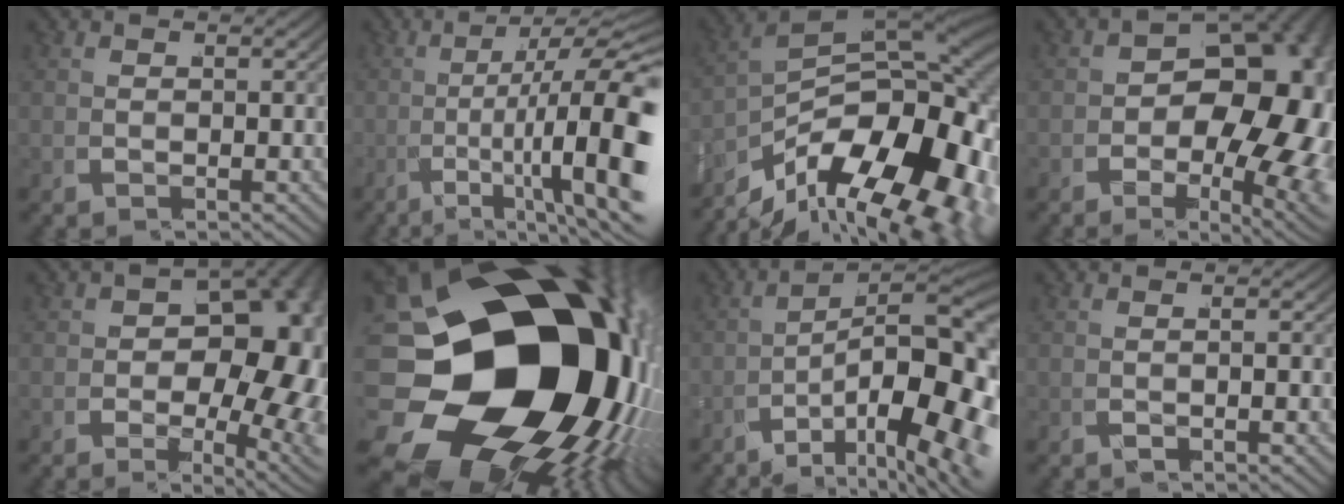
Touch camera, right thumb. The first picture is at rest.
{"total": 12.0, "force": [-2.4, 5.7, 10.3], "torque": [-0.176, -0.029, -0.013]}
{"total": 21.4, "force": [-3.2, 13.0, 16.7], "torque": [-0.249, -0.052, -0.025]}
{"total": 15.5, "force": [-0.7, 9.4, 12.3], "torque": [-0.155, -0.032, -0.004]}
{"total": 11.5, "force": [-0.3, 7.2, 9.0], "torque": [-0.121, -0.034, 0.008]}
{"total": 39.6, "force": [-2.2, 26.7, 29.2], "torque": [-0.484, -0.084, -0.007]}
{"total": 14.5, "force": [-2.4, 8.8, 11.3], "torque": [-0.158, -0.043, -0.023]}
{"total": 1.1, "force": [-0.5, 0.5, 0.9], "torque": [-0.021, 0.000, -0.005]}